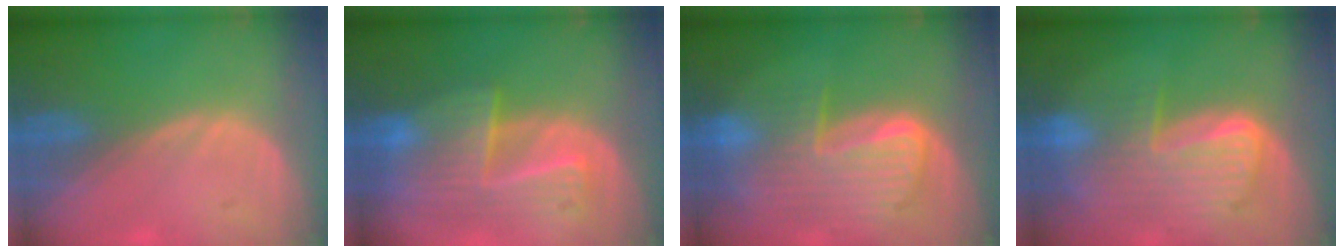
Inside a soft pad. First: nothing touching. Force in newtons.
{"total": 8.9, "press": 8.3, "slide": 3.3}
{"total": 10.1, "press": 8.7, "slide": 5.2}
{"total": 10.0, "press": 8.7, "slide": 5.0}